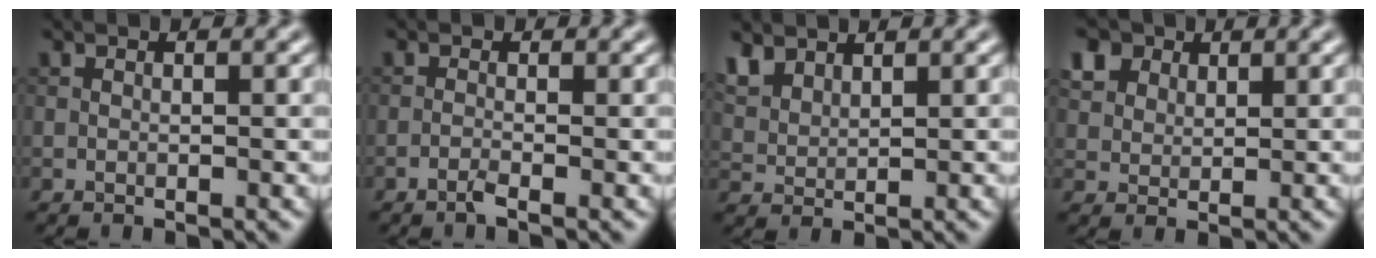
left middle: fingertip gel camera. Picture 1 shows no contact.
{"total": 0.8, "force": [-0.6, 0.1, 0.6], "torque": [-0.014, 0.001, -0.015]}
{"total": 3.3, "force": [2.5, 1.6, 1.4], "torque": [-0.040, 0.006, 0.056]}
{"total": 5.3, "force": [3.3, 3.5, 2.3], "torque": [-0.077, 0.008, 0.064]}